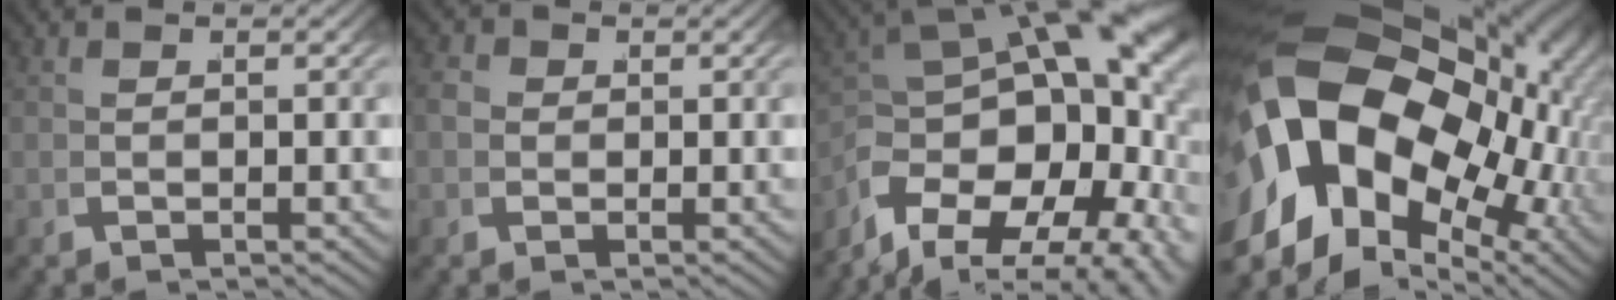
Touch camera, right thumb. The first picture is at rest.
{"total": 1.1, "force": [0.6, 0.8, 0.4], "torque": [-0.012, -0.007, 0.016]}
{"total": 15.6, "force": [0.7, 9.3, 12.6], "torque": [-0.222, -0.035, 0.037]}
{"total": 29.2, "force": [1.4, 19.7, 21.5], "torque": [-0.390, -0.030, 0.036]}